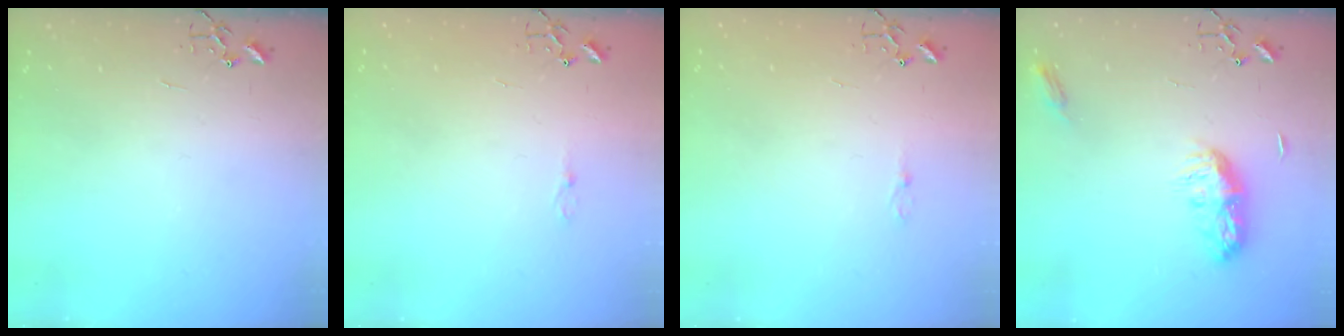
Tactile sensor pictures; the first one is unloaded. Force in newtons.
{"total": 2.7, "press": 2.7, "slide": 0.4}
{"total": 2.7, "press": 2.7, "slide": 0.4}
{"total": 9.4, "press": 9.4, "slide": 0.1}